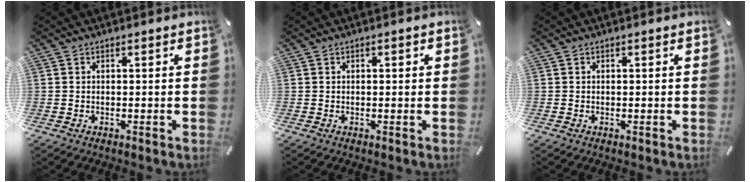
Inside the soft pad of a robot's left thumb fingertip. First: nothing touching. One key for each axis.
{"total": 0.6, "fx": 0.0, "fy": 0.3, "fz": 0.6, "tx": -0.011, "ty": 0.002, "tz": 0.000}
{"total": 0.0}